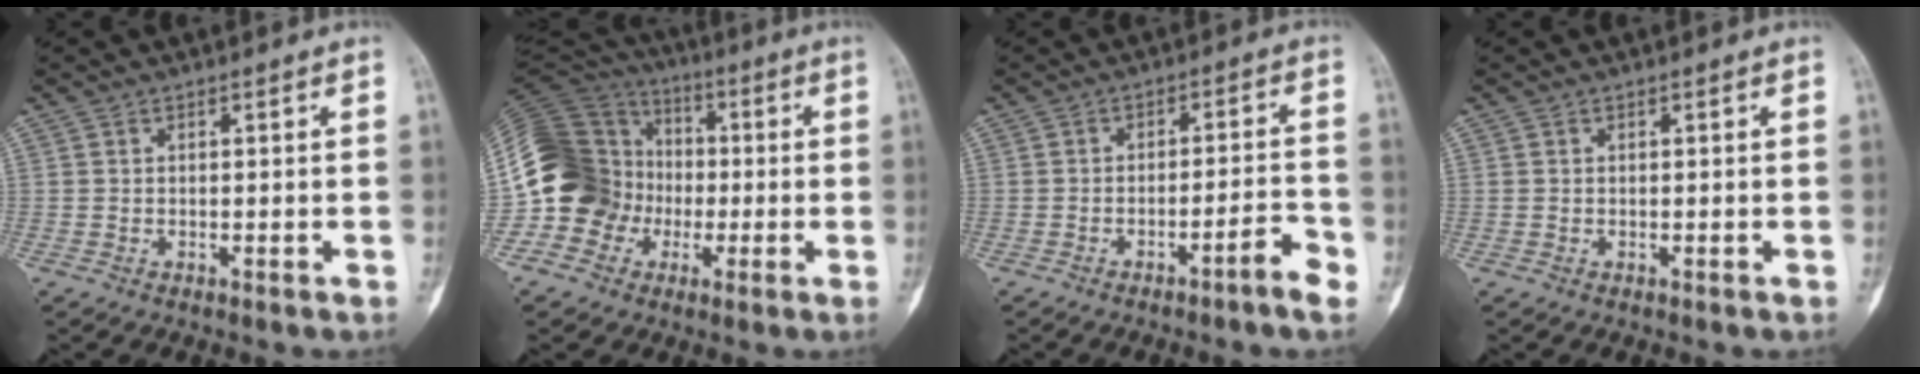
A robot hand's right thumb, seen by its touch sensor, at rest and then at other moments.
{"total": 18.1, "force": [-2.8, 16.3, 7.1], "torque": [-0.122, 0.066, -0.052]}
{"total": 5.6, "force": [-3.3, 0.3, 4.5], "torque": [-0.068, 0.029, -0.049]}
{"total": 0.0}